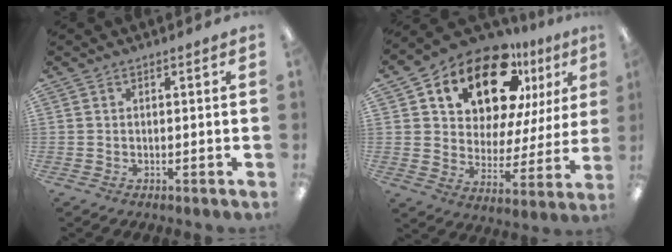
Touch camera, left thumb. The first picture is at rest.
{"total": 18.2, "force": [13.7, 8.3, 8.7], "torque": [-0.146, -0.093, 0.236]}